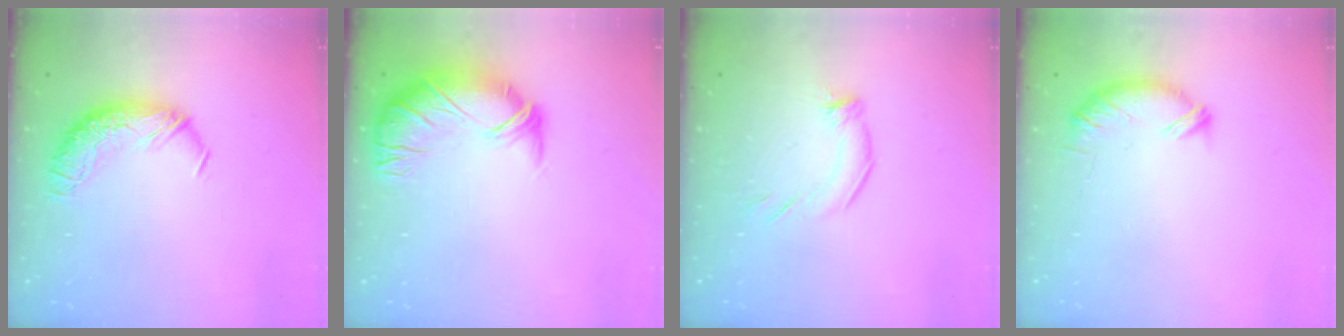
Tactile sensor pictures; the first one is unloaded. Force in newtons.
{"total": 2.8, "press": 0.9, "slide": 2.6}
{"total": 2.4, "press": 2.3, "slide": 0.9}
{"total": 5.9, "press": 5.9, "slide": 0.4}